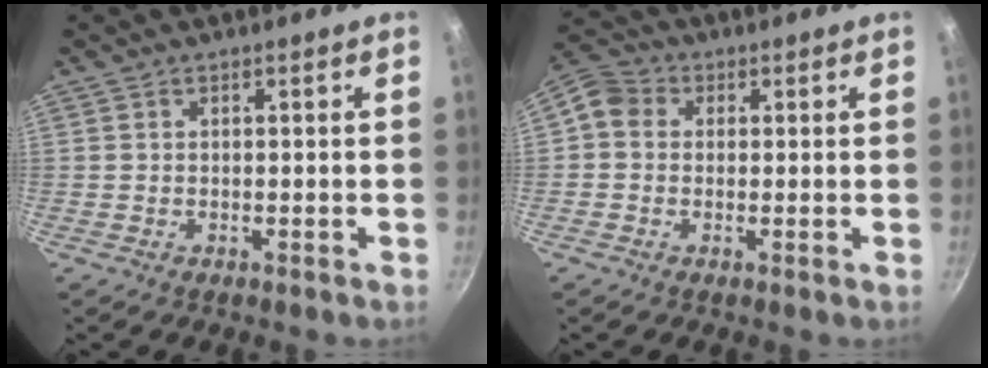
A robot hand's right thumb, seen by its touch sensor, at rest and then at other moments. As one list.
[{"total": 5.3, "force": [0.3, 4.7, 2.5], "torque": [-0.033, 0.013, -0.015]}]